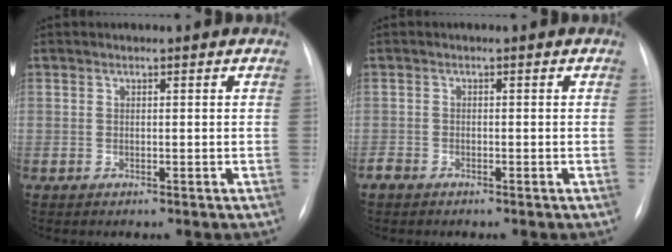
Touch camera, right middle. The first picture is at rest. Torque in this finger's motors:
{"motor_torque": [0.37, -0.35, 0.05, 0.02]}